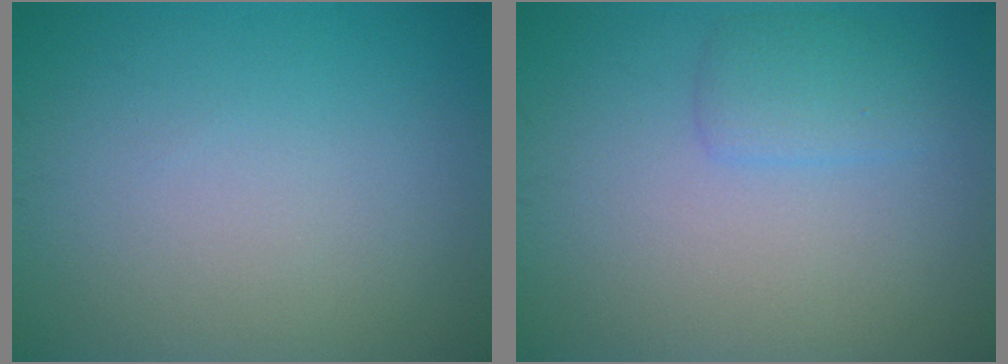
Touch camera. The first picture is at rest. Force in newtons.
{"total": 1.9, "press": 1.9, "slide": 0.1}